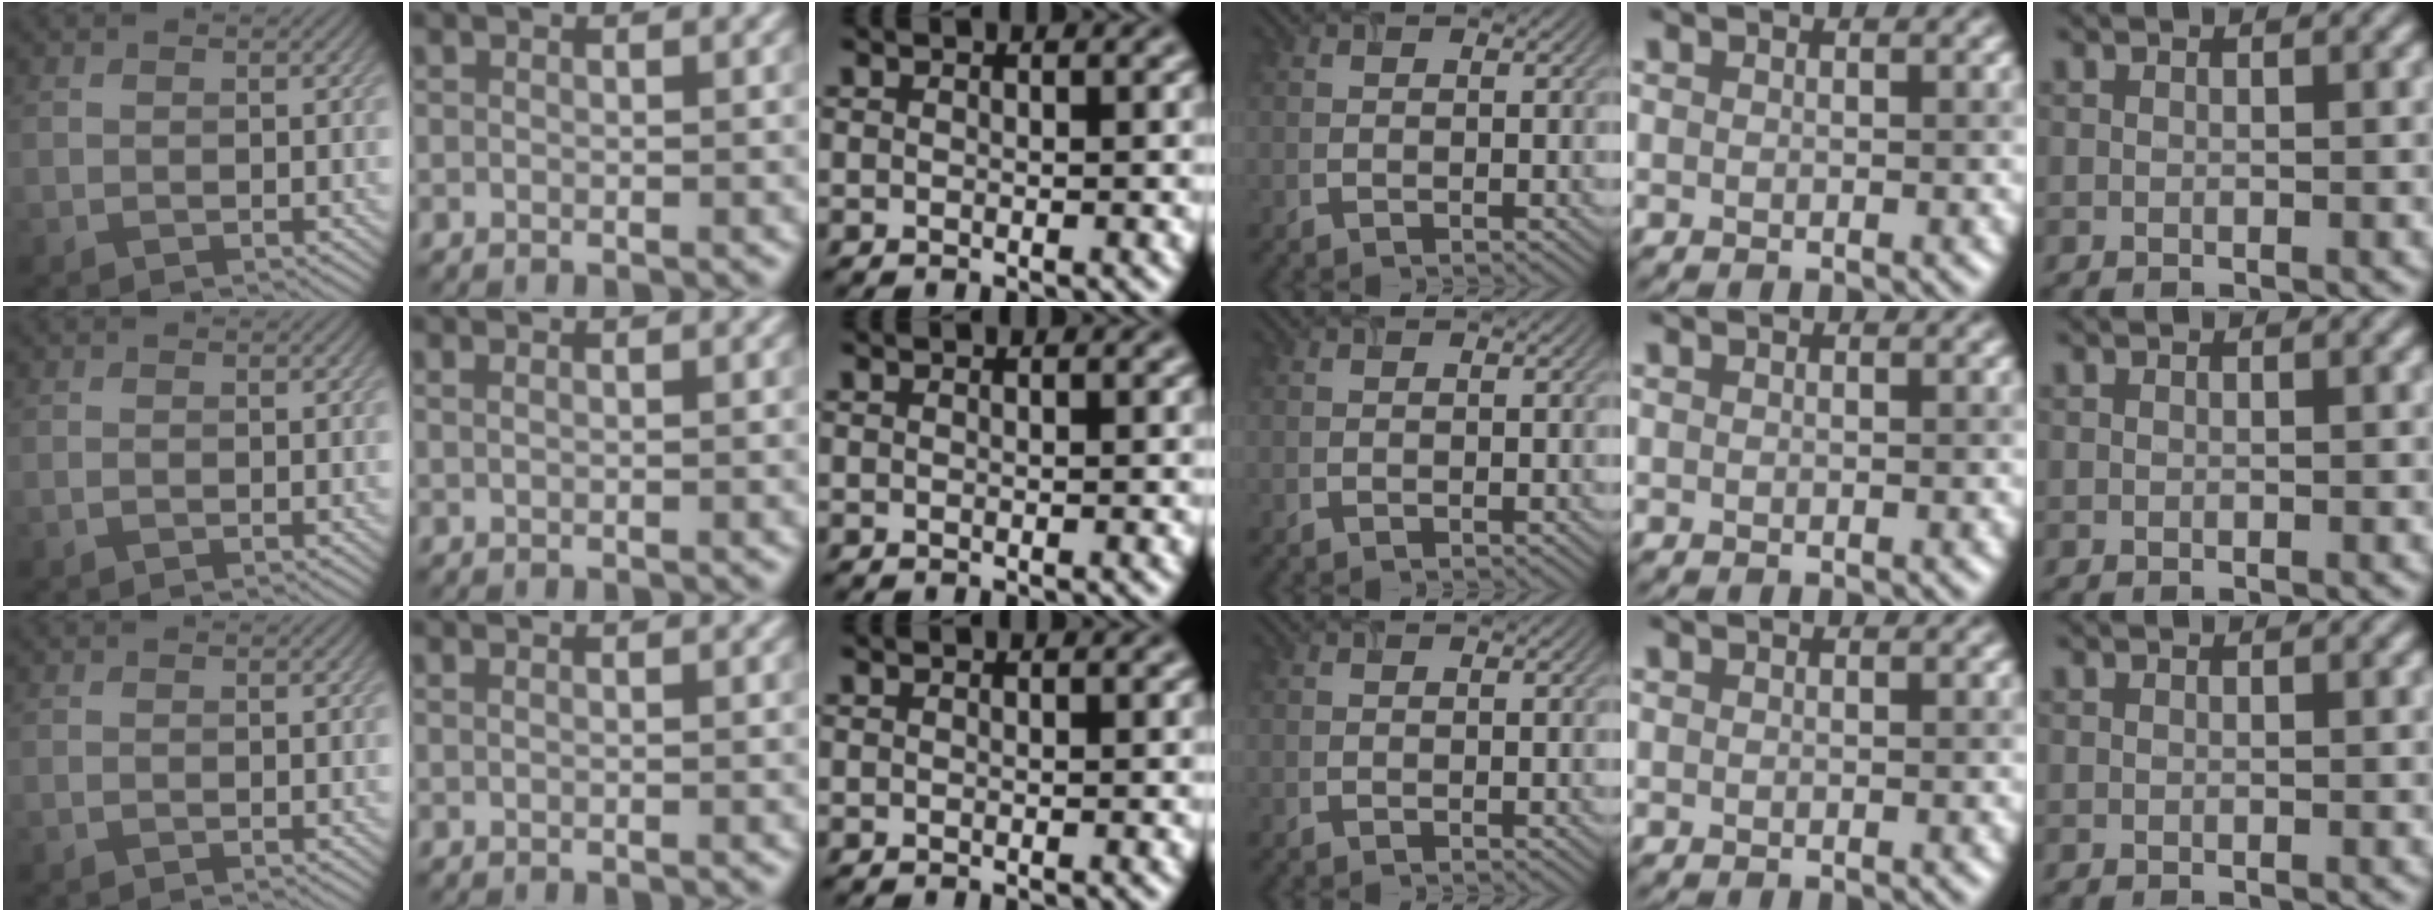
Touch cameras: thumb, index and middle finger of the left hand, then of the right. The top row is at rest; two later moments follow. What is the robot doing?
{"motion": "insert", "object": "airpods case & airpods"}